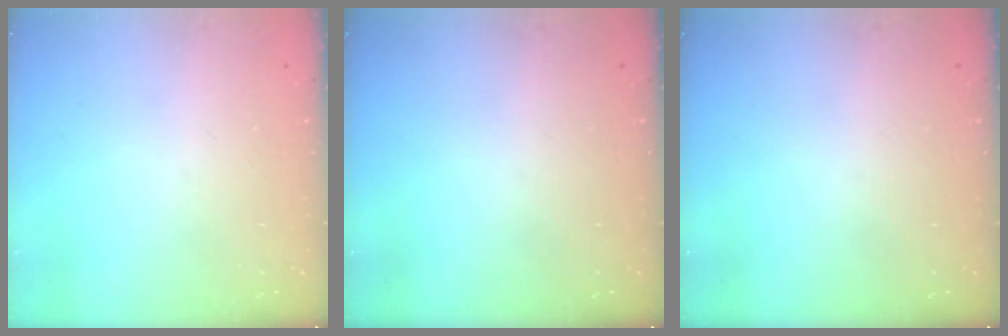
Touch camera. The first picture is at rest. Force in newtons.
{"total": 0.0}
{"total": 0.0}